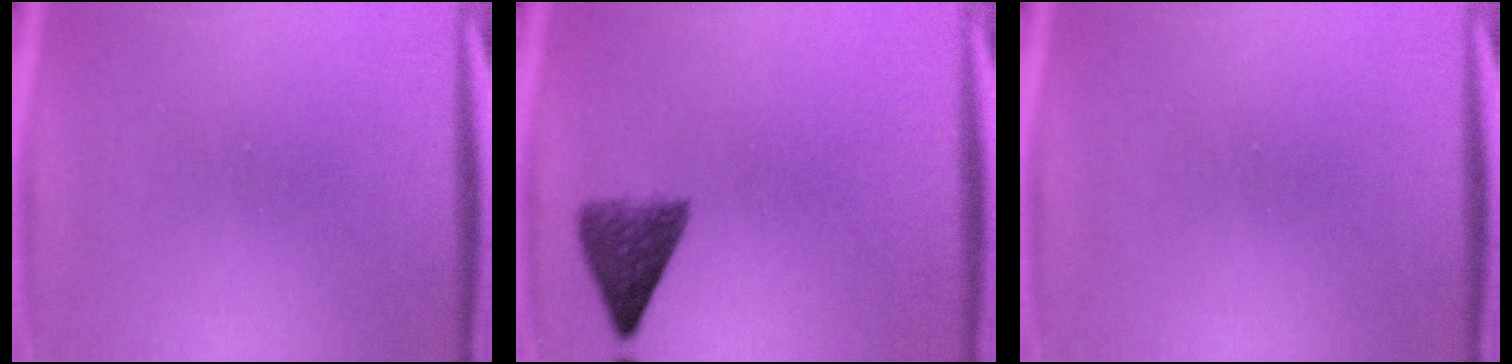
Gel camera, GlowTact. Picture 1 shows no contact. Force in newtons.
{"total": 5.2}
{"total": 0.0}